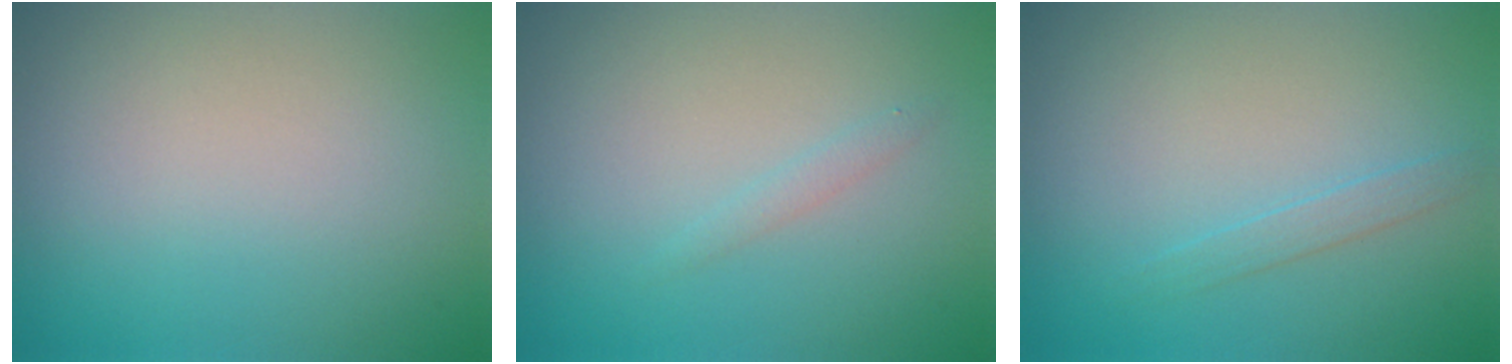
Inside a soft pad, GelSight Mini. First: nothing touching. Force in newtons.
{"total": 0.8, "press": 0.8, "slide": 0.0}
{"total": 1.1, "press": 1.1, "slide": 0.1}